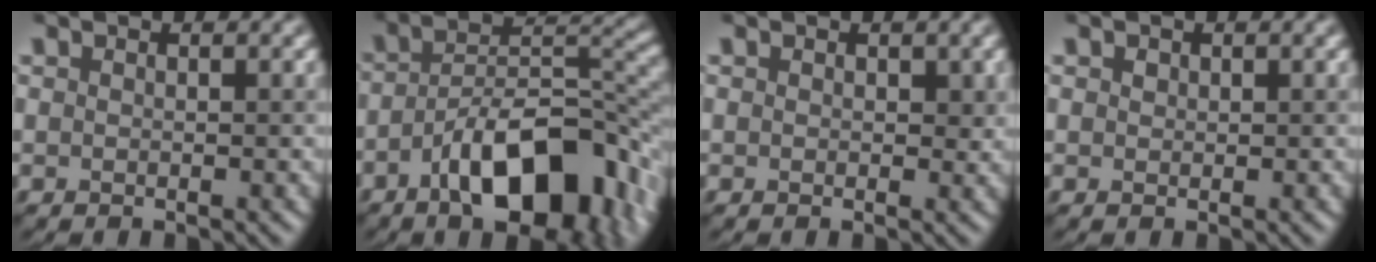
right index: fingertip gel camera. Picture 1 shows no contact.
{"total": 11.4, "force": [-5.2, 4.5, 9.1], "torque": [-0.137, 0.012, -0.096]}
{"total": 1.0, "force": [0.3, 0.8, 0.6], "torque": [-0.005, -0.003, 0.003]}
{"total": 0.6, "force": [0.3, 0.4, 0.2], "torque": [-0.003, -0.001, 0.005]}